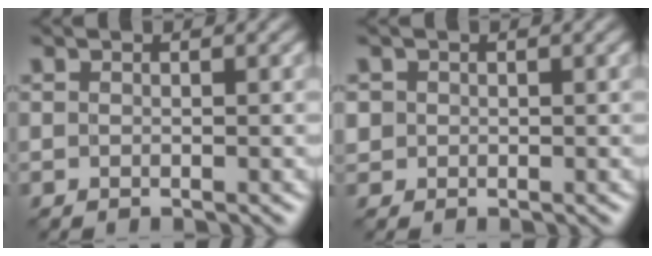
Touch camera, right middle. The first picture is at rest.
{"total": 1.1, "force": [0.1, 1.1, 0.1], "torque": [0.003, 0.001, 0.006]}